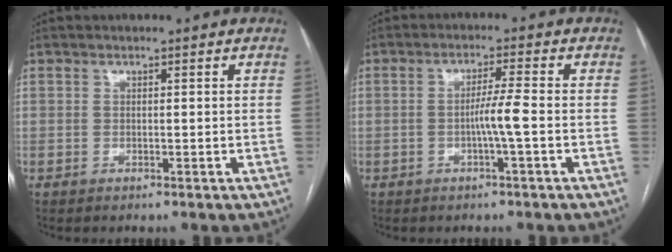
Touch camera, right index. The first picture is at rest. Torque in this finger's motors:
{"motor_torque": [0.05, 0.03, 0.11, 0.04]}